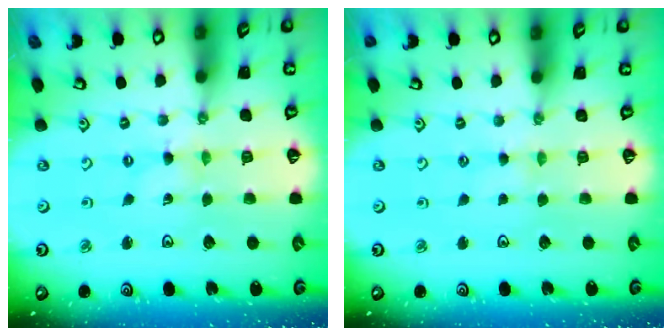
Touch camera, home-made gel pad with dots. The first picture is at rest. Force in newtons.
{"total": 0.8, "press": 0.8, "slide": 0.3}